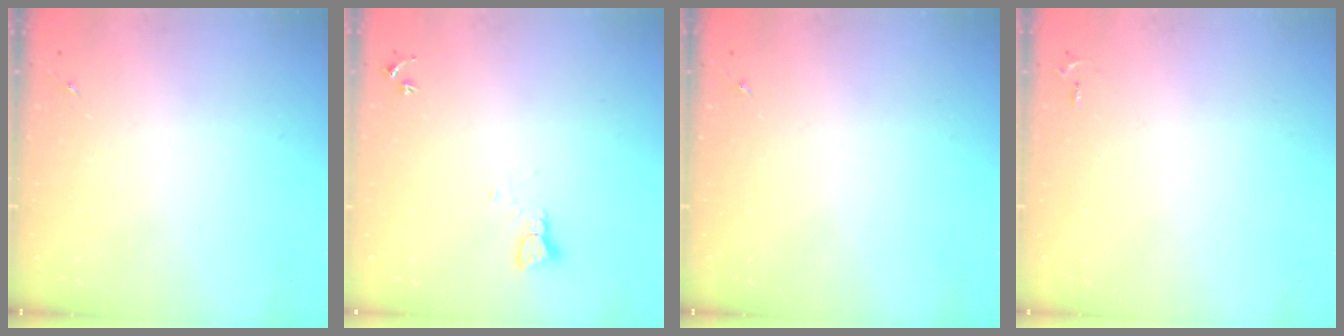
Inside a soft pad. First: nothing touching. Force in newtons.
{"total": 2.1, "press": 2.1, "slide": 0.2}
{"total": 0.0}
{"total": 2.6, "press": 2.6, "slide": 0.4}